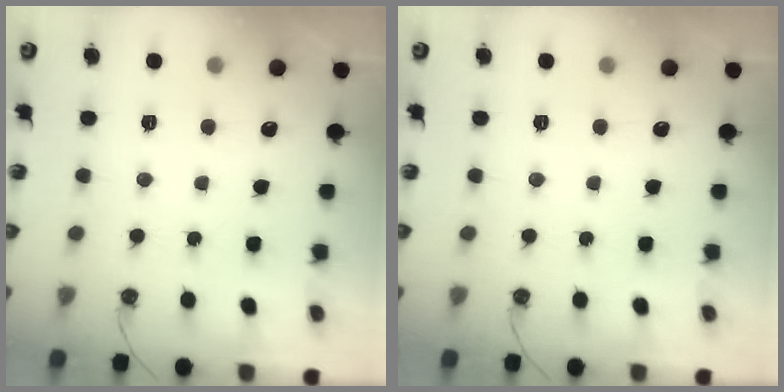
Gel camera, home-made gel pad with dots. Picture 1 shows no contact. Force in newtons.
{"total": 0.0}